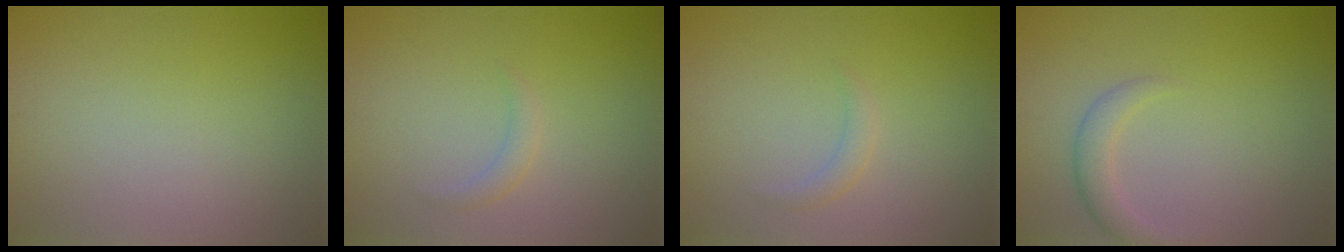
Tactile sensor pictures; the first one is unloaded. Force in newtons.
{"total": 1.1, "press": 1.1, "slide": 0.1}
{"total": 1.1, "press": 1.1, "slide": 0.1}
{"total": 2.0, "press": 2.0, "slide": 0.1}